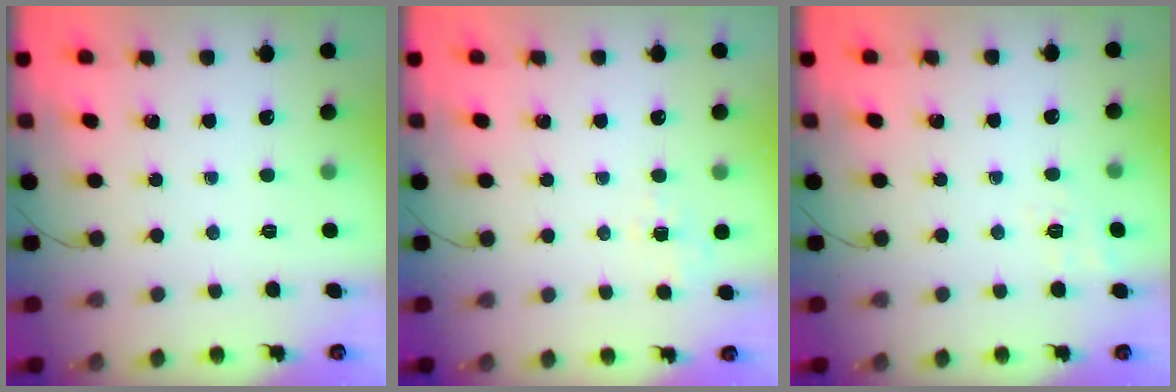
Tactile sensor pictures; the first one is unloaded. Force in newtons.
{"total": 1.9, "press": 1.1, "slide": 1.6}
{"total": 2.0, "press": 0.9, "slide": 1.8}